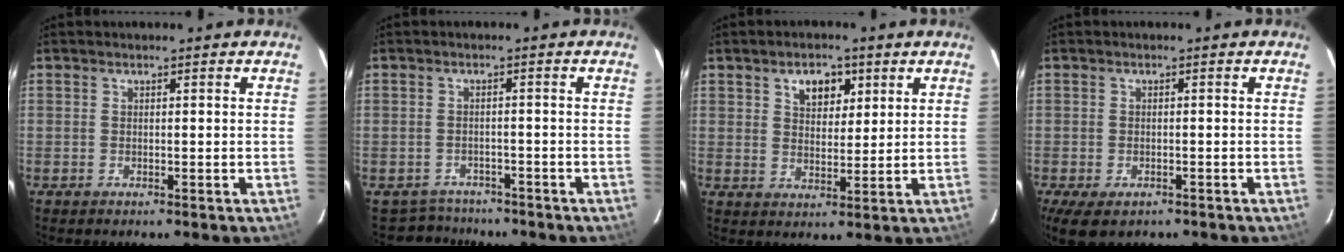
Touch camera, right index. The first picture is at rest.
{"total": 4.7, "force": [-4.1, 2.2, -0.4], "torque": [-0.005, 0.009, -0.064]}
{"total": 5.9, "force": [3.0, 3.6, 3.6], "torque": [-0.051, 0.007, 0.053]}
{"total": 6.8, "force": [-4.2, 3.3, 4.1], "torque": [-0.094, -0.028, -0.068]}